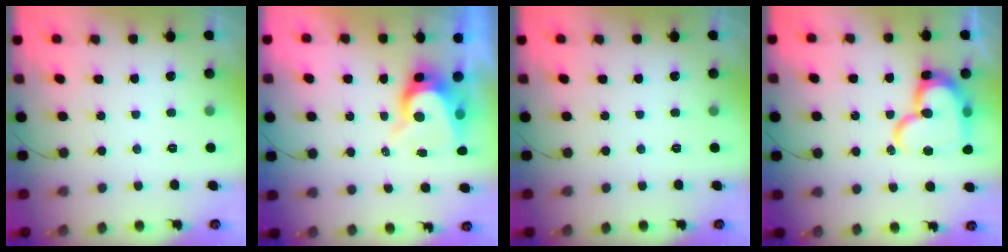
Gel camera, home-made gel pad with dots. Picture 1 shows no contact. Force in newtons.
{"total": 9.4, "press": 9.4, "slide": 0.9}
{"total": 0.0}
{"total": 18.9, "press": 18.8, "slide": 1.6}